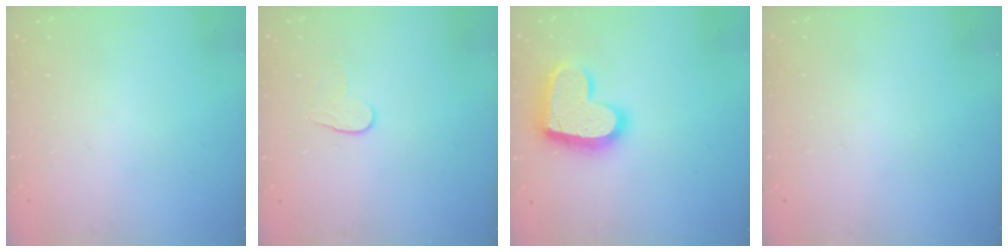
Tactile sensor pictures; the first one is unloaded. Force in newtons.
{"total": 6.2, "press": 6.1, "slide": 0.5}
{"total": 18.3, "press": 18.3, "slide": 1.2}
{"total": 0.0}